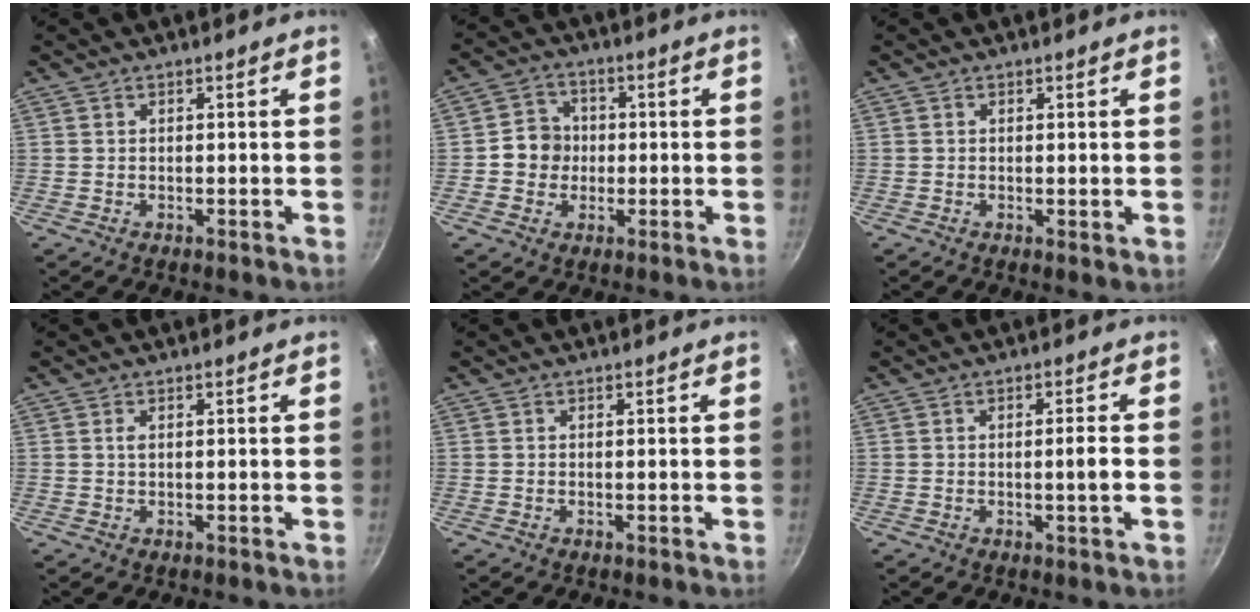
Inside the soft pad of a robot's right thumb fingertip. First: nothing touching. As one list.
[{"total": 6.3, "force": [-0.4, 5.9, 2.3], "torque": [-0.004, 0.013, -0.019]}, {"total": 0.6, "force": [0.1, 0.2, 0.5], "torque": [-0.009, -0.004, 0.001]}, {"total": 0.9, "force": [0.2, 0.5, 0.7], "torque": [-0.013, 0.001, 0.004]}, {"total": 0.0}, {"total": 3.0, "force": [-0.6, -0.1, 2.9], "torque": [-0.047, 0.007, -0.007]}]